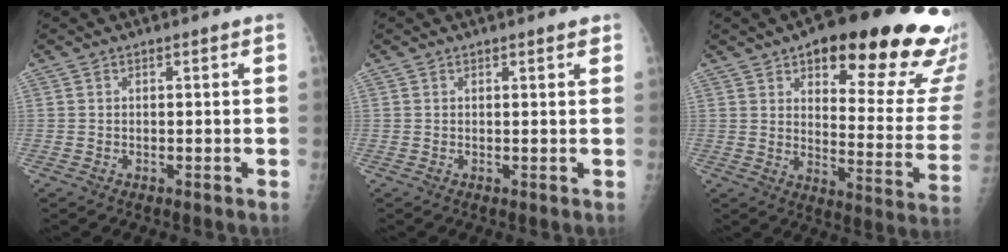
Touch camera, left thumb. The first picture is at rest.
{"total": 1.3, "force": [0.9, 0.3, 0.8], "torque": [-0.010, -0.003, 0.010]}
{"total": 27.0, "force": [16.3, 8.9, 19.7], "torque": [-0.207, -0.066, 0.210]}